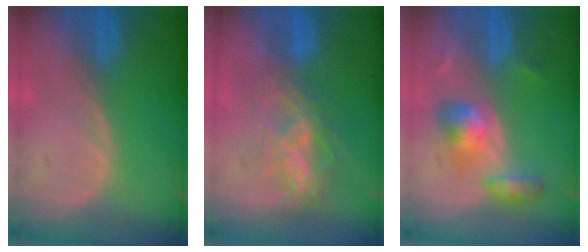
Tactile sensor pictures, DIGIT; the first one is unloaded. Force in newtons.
{"total": 7.3, "press": 6.1, "slide": 3.9}
{"total": 5.7, "press": 5.6, "slide": 1.0}